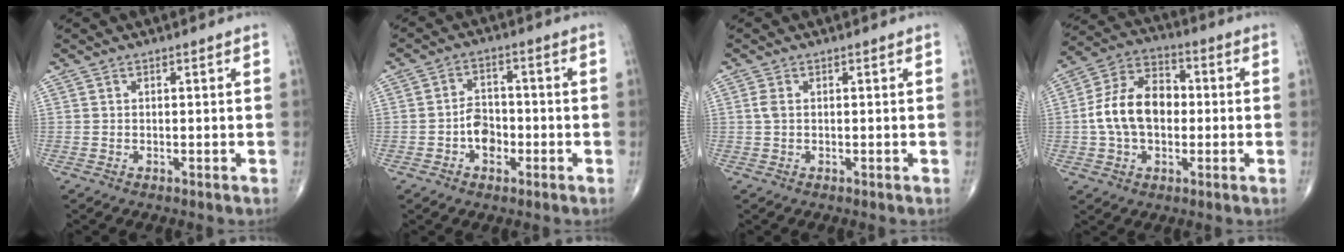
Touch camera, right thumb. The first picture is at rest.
{"total": 5.1, "force": [-2.0, 3.8, 2.7], "torque": [-0.022, 0.024, -0.044]}
{"total": 1.4, "force": [0.2, 0.8, 1.1], "torque": [-0.029, 0.003, 0.002]}
{"total": 13.5, "force": [-0.4, 8.9, 10.1], "torque": [-0.172, 0.033, -0.015]}